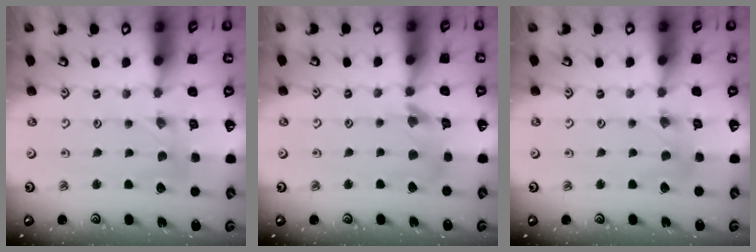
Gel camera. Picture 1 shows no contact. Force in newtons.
{"total": 7.3, "press": 7.3, "slide": 0.8}
{"total": 2.1, "press": 2.1, "slide": 0.3}